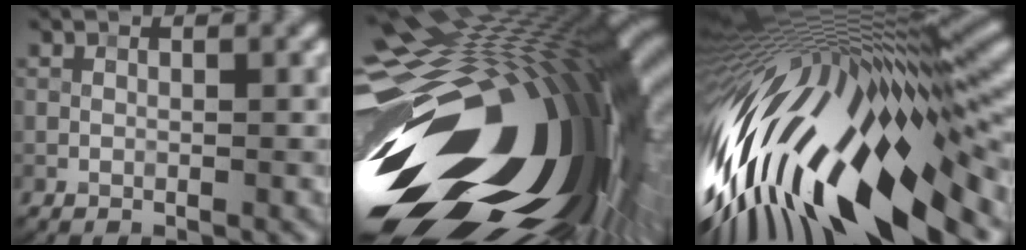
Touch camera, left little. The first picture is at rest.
{"total": 20.4, "force": [-2.1, 10.6, 17.3], "torque": [-0.330, -0.052, -0.034]}
{"total": 18.5, "force": [-3.6, 5.8, 17.1], "torque": [-0.297, -0.025, -0.065]}